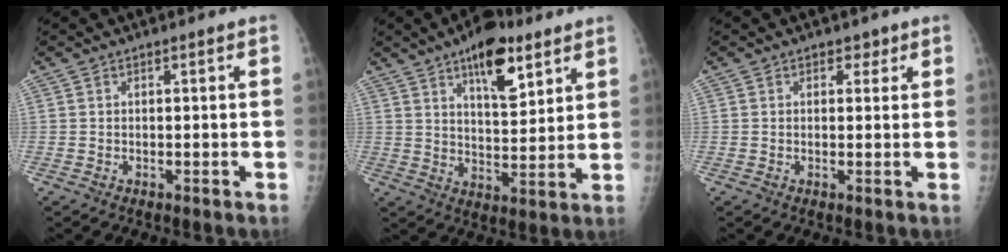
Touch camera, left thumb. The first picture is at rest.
{"total": 12.4, "force": [7.1, 5.2, 8.8], "torque": [-0.104, -0.038, 0.112]}
{"total": 1.6, "force": [0.9, 1.2, 0.5], "torque": [0.015, -0.004, 0.008]}